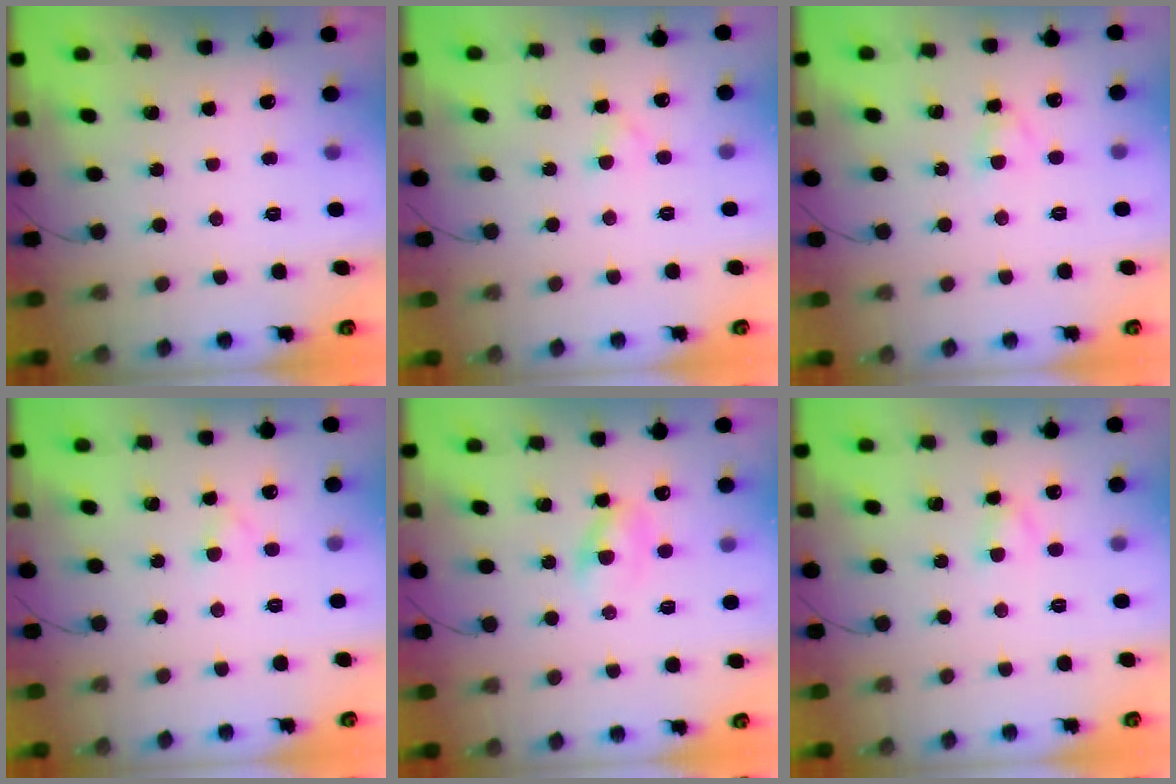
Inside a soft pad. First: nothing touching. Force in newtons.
{"total": 1.9, "press": 1.7, "slide": 1.0}
{"total": 2.9, "press": 2.7, "slide": 1.1}
{"total": 1.9, "press": 1.7, "slide": 1.0}
{"total": 3.3, "press": 3.1, "slide": 1.2}
{"total": 3.5, "press": 3.1, "slide": 1.4}